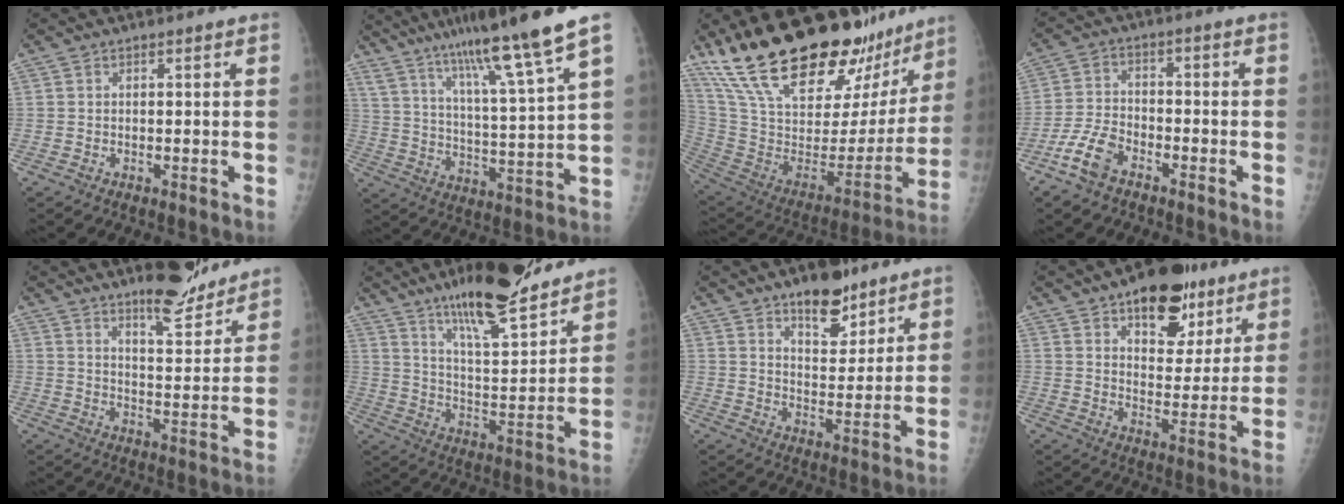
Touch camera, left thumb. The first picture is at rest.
{"total": 17.1, "force": [11.9, 0.1, 12.4], "torque": [-0.193, -0.050, 0.197]}
{"total": 34.7, "force": [25.6, 13.5, 19.2], "torque": [-0.298, -0.078, 0.411]}
{"total": 7.5, "force": [-4.8, 4.1, 4.1], "torque": [-0.088, 0.021, -0.098]}
{"total": 9.8, "force": [8.4, 2.2, 4.6], "torque": [-0.046, -0.068, 0.131]}
{"total": 19.7, "force": [15.0, 4.3, 11.9], "torque": [-0.157, -0.087, 0.249]}
{"total": 10.7, "force": [7.3, 5.1, 5.9], "torque": [-0.055, -0.045, 0.115]}
{"total": 16.2, "force": [9.7, 8.8, 9.6], "torque": [-0.074, -0.036, 0.140]}